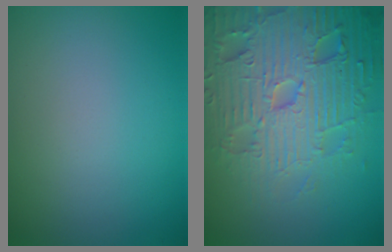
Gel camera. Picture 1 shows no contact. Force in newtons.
{"total": 7.8, "press": 7.6, "slide": 1.9}